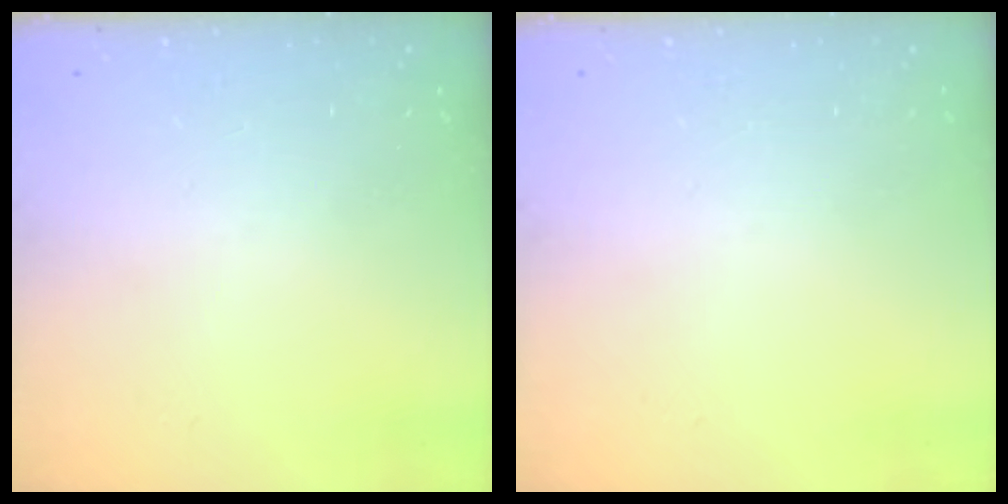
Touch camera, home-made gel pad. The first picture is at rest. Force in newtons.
{"total": 0.0}